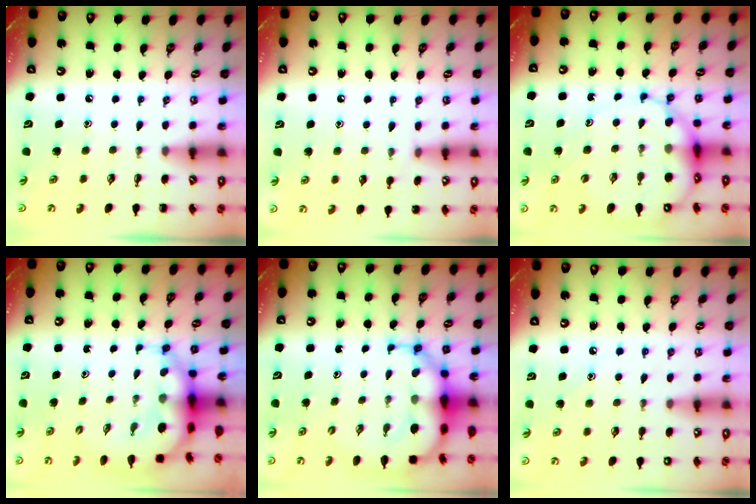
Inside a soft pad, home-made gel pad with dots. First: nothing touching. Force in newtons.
{"total": 4.5, "press": 4.1, "slide": 1.7}
{"total": 12.3, "press": 11.8, "slide": 3.7}
{"total": 8.7, "press": 8.3, "slide": 2.5}
{"total": 9.2, "press": 8.7, "slide": 3.0}
{"total": 7.2, "press": 6.9, "slide": 2.0}